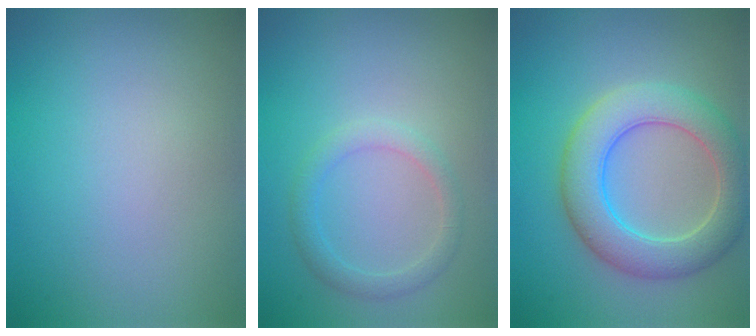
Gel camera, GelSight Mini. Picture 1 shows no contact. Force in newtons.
{"total": 1.9, "press": 1.9, "slide": 0.1}
{"total": 6.3, "press": 6.3, "slide": 0.5}